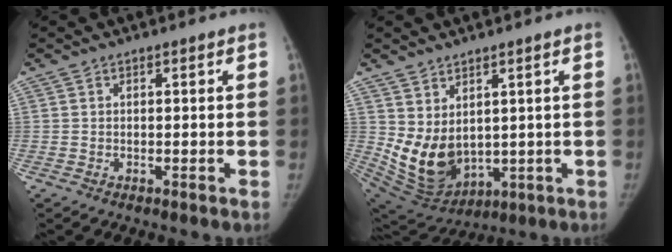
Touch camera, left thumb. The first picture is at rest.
{"total": 11.5, "force": [2.0, 7.8, 8.2], "torque": [-0.134, -0.030, 0.069]}